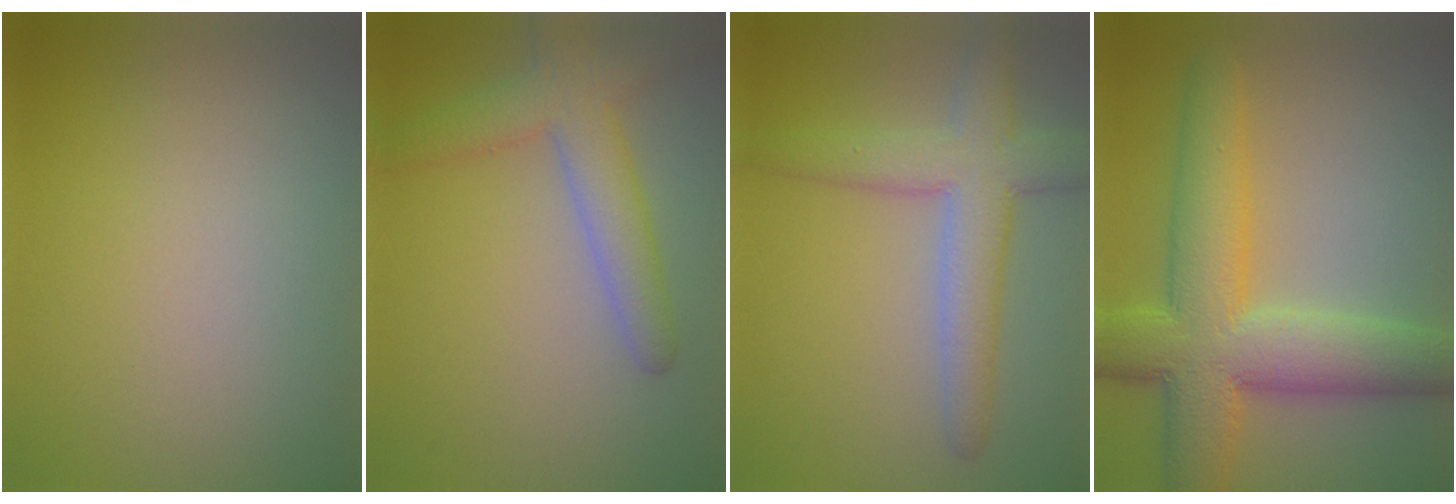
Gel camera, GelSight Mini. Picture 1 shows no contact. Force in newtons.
{"total": 4.7, "press": 4.7, "slide": 0.2}
{"total": 5.8, "press": 5.8, "slide": 0.2}
{"total": 9.8, "press": 9.8, "slide": 0.2}